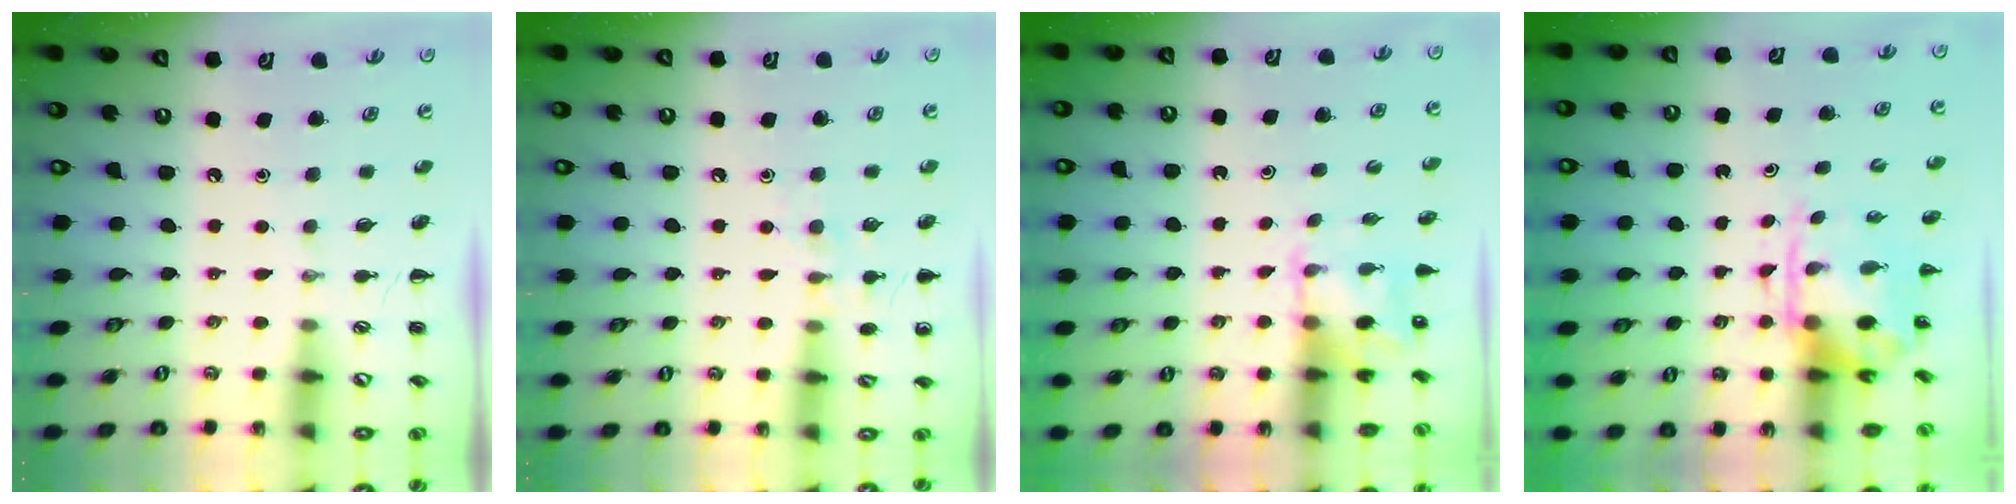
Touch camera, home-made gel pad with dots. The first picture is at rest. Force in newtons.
{"total": 7.1, "press": 6.9, "slide": 1.7}
{"total": 2.1, "press": 2.0, "slide": 0.7}
{"total": 3.6, "press": 3.5, "slide": 0.9}